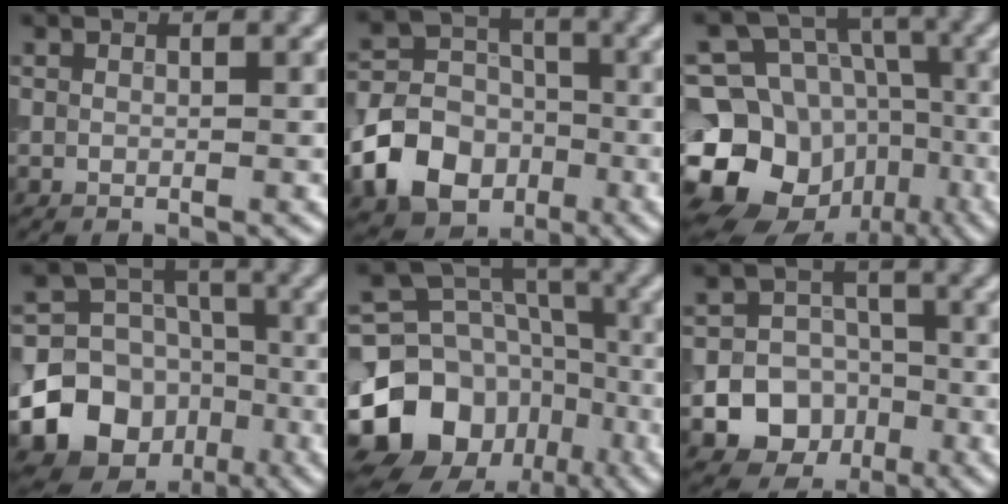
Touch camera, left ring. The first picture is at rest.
{"total": 8.7, "force": [-3.6, 6.9, 4.1], "torque": [-0.065, -0.007, -0.084]}
{"total": 14.9, "force": [-5.4, 12.4, 6.3], "torque": [-0.150, -0.010, -0.095]}
{"total": 18.1, "force": [-7.4, 15.9, 4.4], "torque": [-0.093, -0.056, -0.128]}
{"total": 13.0, "force": [-5.7, 10.3, 5.4], "torque": [-0.113, 0.014, -0.116]}
{"total": 11.2, "force": [-4.3, 10.1, 2.4], "torque": [-0.032, -0.034, -0.078]}